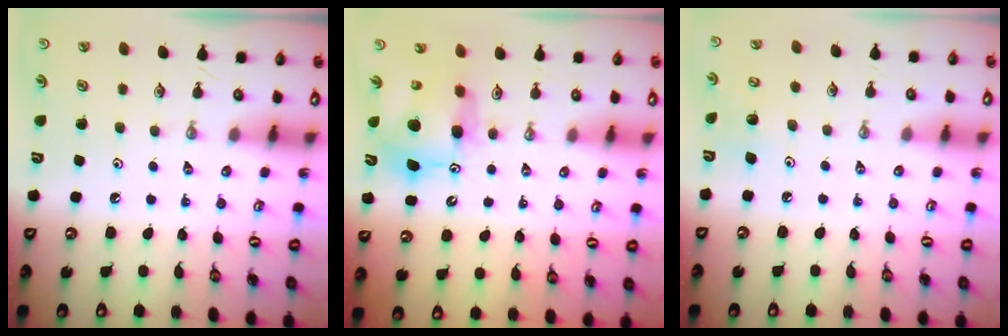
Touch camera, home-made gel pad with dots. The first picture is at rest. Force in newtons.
{"total": 11.5, "press": 11.4, "slide": 0.9}
{"total": 3.9, "press": 3.9, "slide": 0.3}